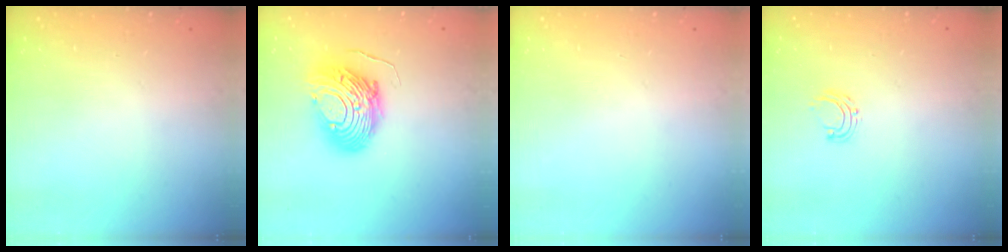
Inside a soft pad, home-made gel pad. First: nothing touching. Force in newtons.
{"total": 15.1, "press": 15.1, "slide": 1.6}
{"total": 0.0}
{"total": 6.5, "press": 6.5, "slide": 0.4}